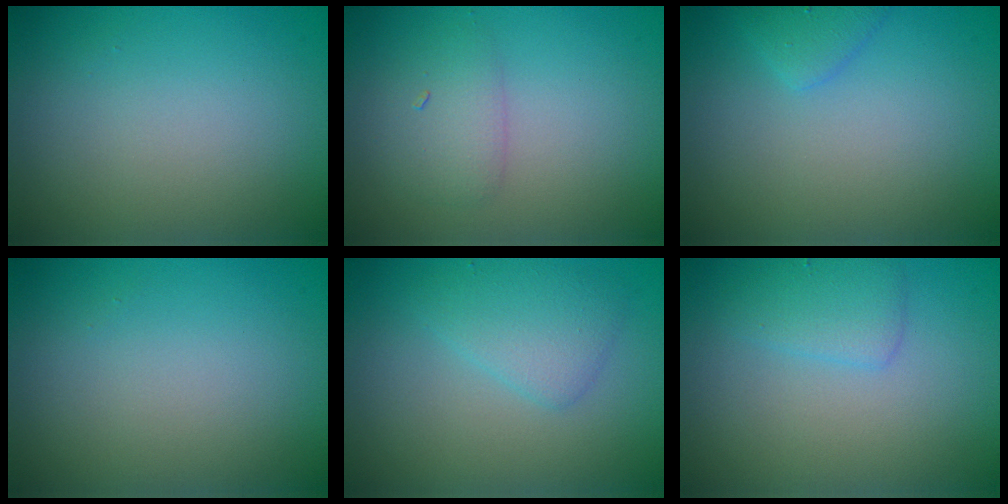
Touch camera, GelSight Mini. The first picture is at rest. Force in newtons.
{"total": 2.1, "press": 2.1, "slide": 0.1}
{"total": 1.5, "press": 1.5, "slide": 0.0}
{"total": 0.0}
{"total": 2.6, "press": 2.6, "slide": 0.1}
{"total": 2.1, "press": 2.1, "slide": 0.1}